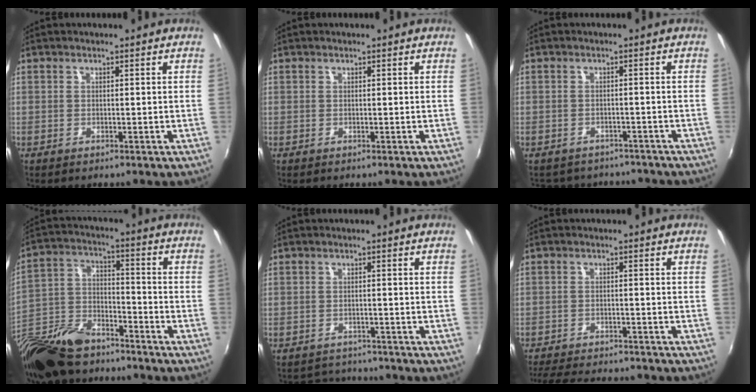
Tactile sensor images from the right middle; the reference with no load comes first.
{"total": 0.0}
{"total": 9.5, "force": [-8.3, 3.9, 2.5], "torque": [-0.058, -0.003, -0.107]}
{"total": 20.0, "force": [-14.8, 9.2, 9.8], "torque": [-0.238, -0.015, -0.266]}
{"total": 5.1, "force": [-4.8, 1.6, 0.3], "torque": [-0.017, 0.005, -0.073]}
{"total": 12.4, "force": [-11.1, 2.8, 4.9], "torque": [-0.114, -0.014, -0.165]}